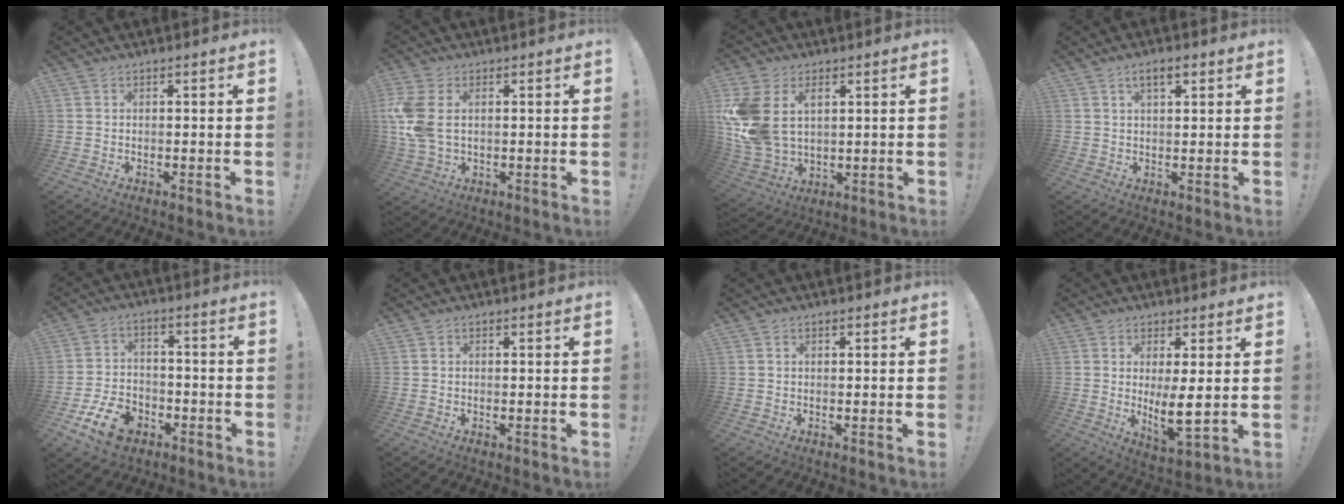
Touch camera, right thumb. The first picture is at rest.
{"total": 9.3, "force": [1.6, 6.0, 7.0], "torque": [-0.154, -0.002, 0.033]}
{"total": 14.7, "force": [4.3, 10.5, 9.3], "torque": [-0.194, -0.020, 0.084]}
{"total": 4.3, "force": [2.1, 1.5, 3.4], "torque": [-0.060, -0.001, 0.034]}
{"total": 12.3, "force": [-6.7, 8.1, 6.3], "torque": [-0.115, 0.053, -0.118]}
{"total": 0.0}
{"total": 0.6, "force": [0.4, 0.3, 0.2], "torque": [0.002, -0.001, 0.007]}
{"total": 8.5, "force": [1.2, 2.3, 8.1], "torque": [-0.118, -0.032, 0.022]}